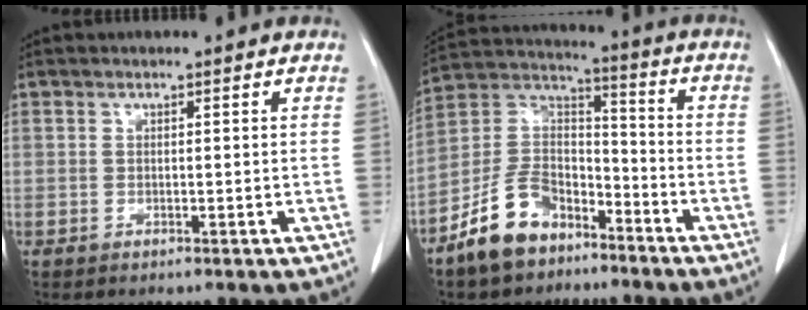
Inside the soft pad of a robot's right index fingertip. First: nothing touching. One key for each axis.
{"total": 11.9, "fx": -8.0, "fy": 6.7, "fz": 5.8, "tx": -0.128, "ty": 0.022, "tz": -0.153}